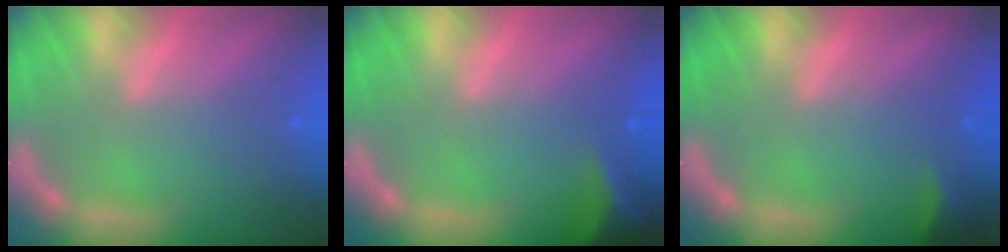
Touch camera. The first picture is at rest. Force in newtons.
{"total": 5.4}
{"total": 2.4}